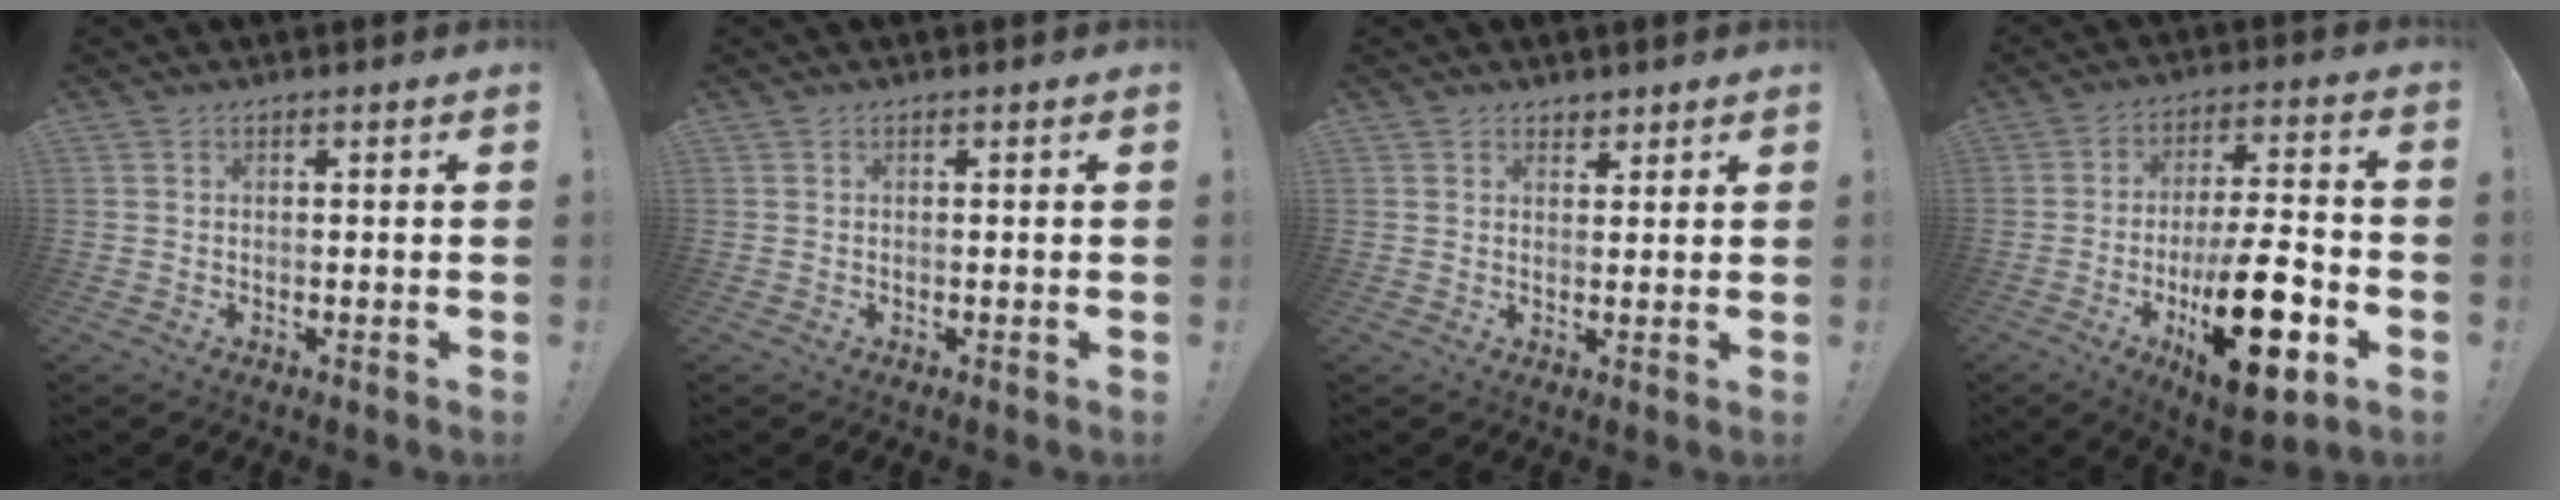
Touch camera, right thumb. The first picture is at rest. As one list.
[{"total": 0.0}, {"total": 2.5, "force": [2.0, 1.4, 0.4], "torque": [0.005, -0.011, 0.036]}, {"total": 20.8, "force": [-6.8, 7.0, 18.4], "torque": [-0.280, 0.029, -0.100]}]